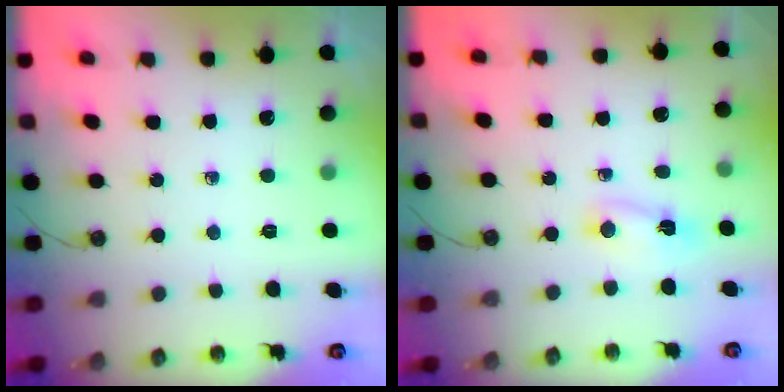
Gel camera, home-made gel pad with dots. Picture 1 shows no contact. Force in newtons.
{"total": 2.4, "press": 2.3, "slide": 0.6}